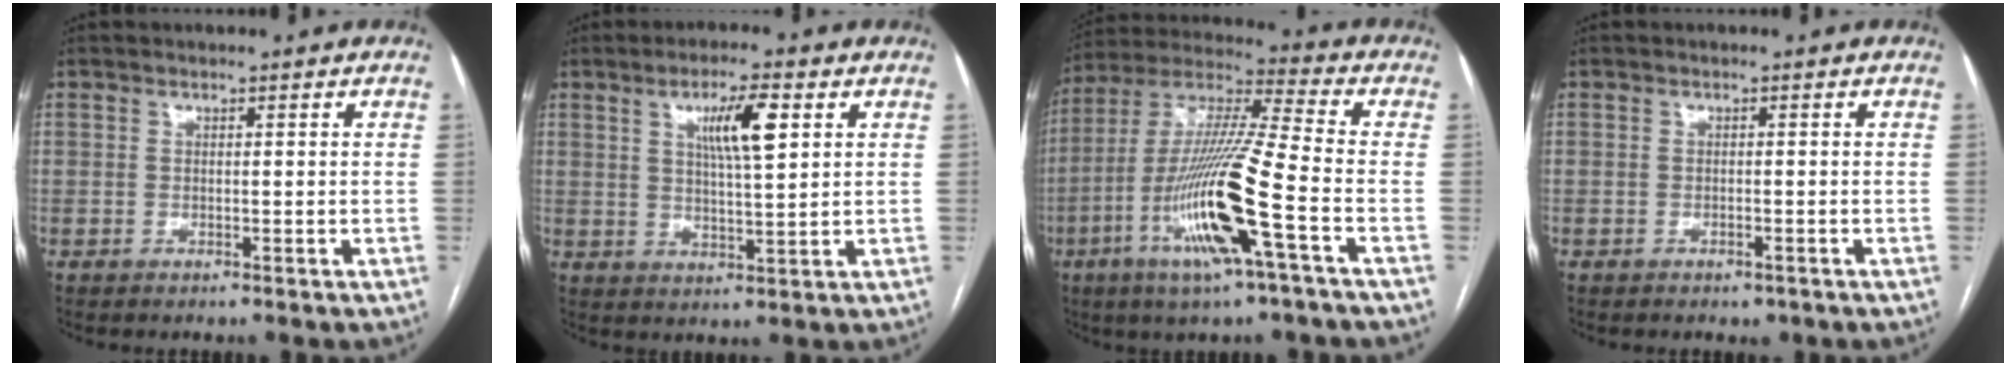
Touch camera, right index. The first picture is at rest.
{"total": 7.3, "force": [2.8, 0.9, 6.6], "torque": [-0.117, 0.003, 0.048]}
{"total": 17.6, "force": [-6.3, 0.1, 16.4], "torque": [-0.333, -0.014, -0.123]}
{"total": 1.2, "force": [-0.8, 0.6, 0.7], "torque": [-0.013, -0.001, -0.004]}